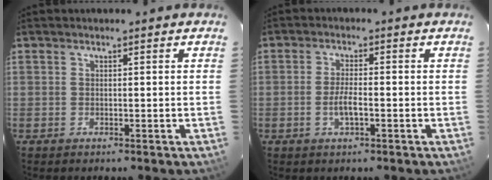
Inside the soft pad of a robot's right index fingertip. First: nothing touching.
{"total": 3.6, "force": [-1.3, 0.8, 3.3], "torque": [-0.067, -0.001, -0.024]}